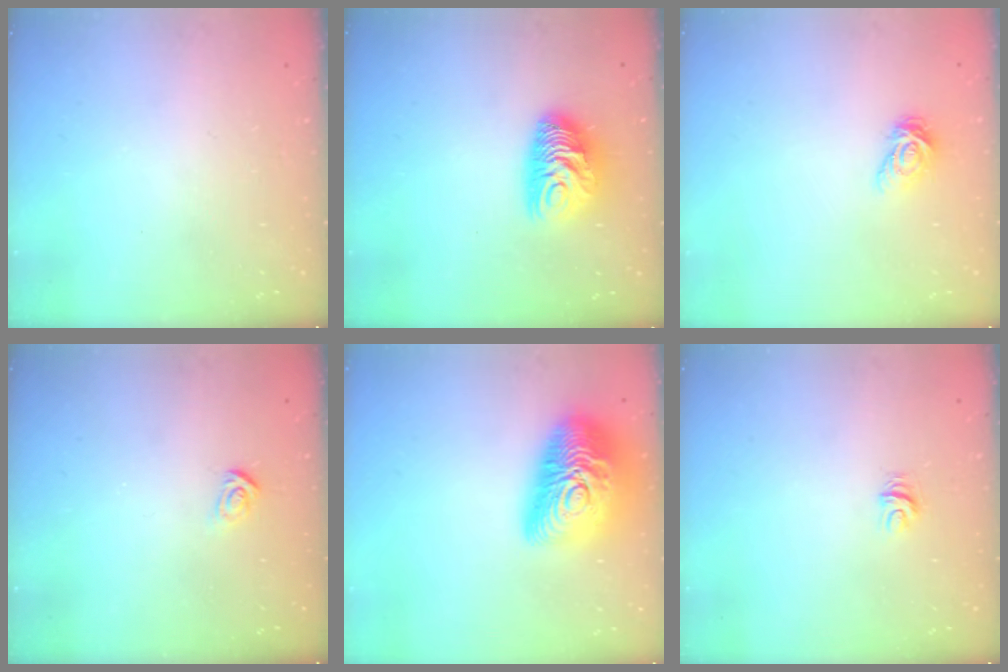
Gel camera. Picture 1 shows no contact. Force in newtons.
{"total": 10.3, "press": 10.3, "slide": 0.5}
{"total": 5.1, "press": 5.1, "slide": 0.2}
{"total": 3.0, "press": 2.9, "slide": 0.4}
{"total": 23.1, "press": 23.0, "slide": 1.3}
{"total": 3.7, "press": 3.7, "slide": 0.4}